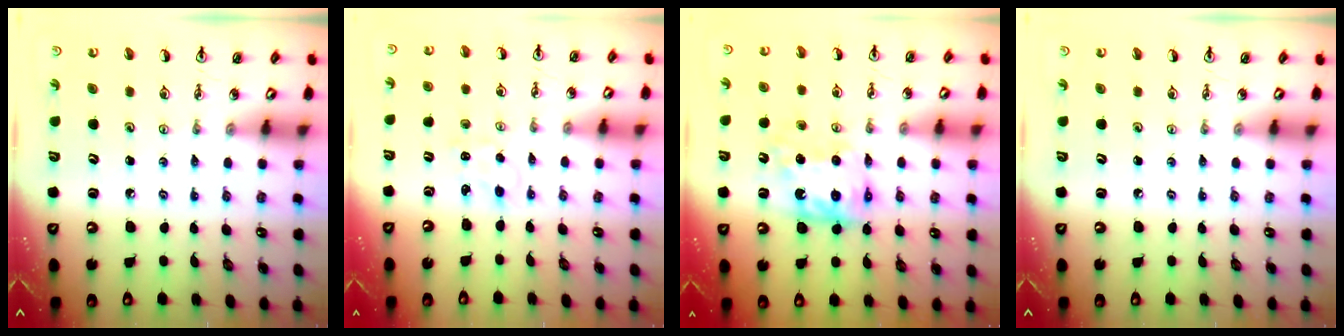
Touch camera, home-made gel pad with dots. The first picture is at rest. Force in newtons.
{"total": 1.2, "press": 1.1, "slide": 0.2}
{"total": 10.3, "press": 10.3, "slide": 0.4}
{"total": 0.0}